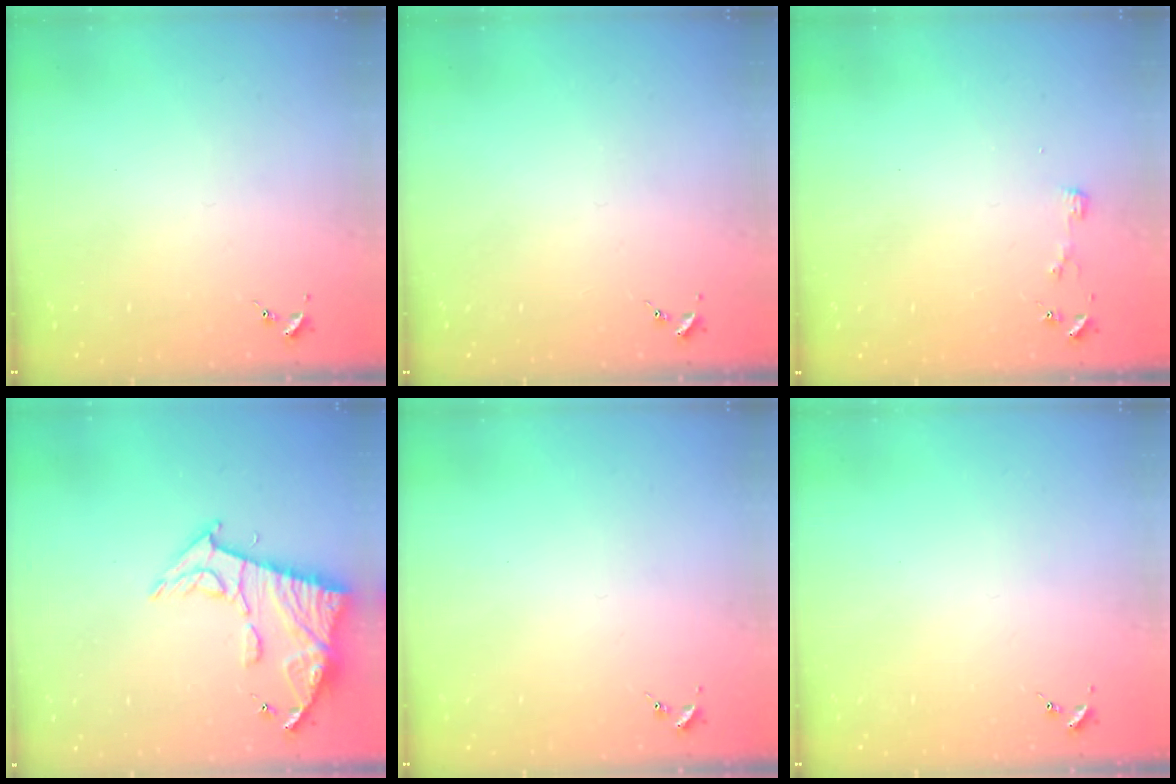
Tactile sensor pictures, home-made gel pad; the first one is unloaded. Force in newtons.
{"total": 0.0}
{"total": 3.3, "press": 3.3, "slide": 0.4}
{"total": 13.0, "press": 12.9, "slide": 1.4}
{"total": 0.0}
{"total": 0.0}